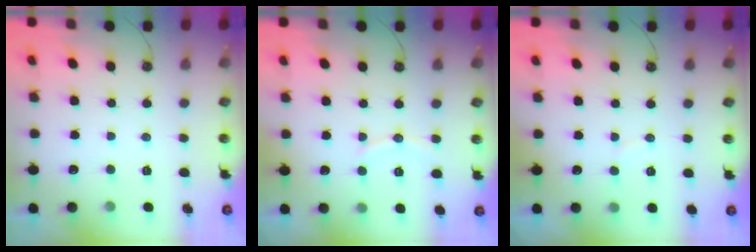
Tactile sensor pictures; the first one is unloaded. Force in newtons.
{"total": 5.8, "press": 5.8, "slide": 0.7}
{"total": 2.8, "press": 2.8, "slide": 0.3}